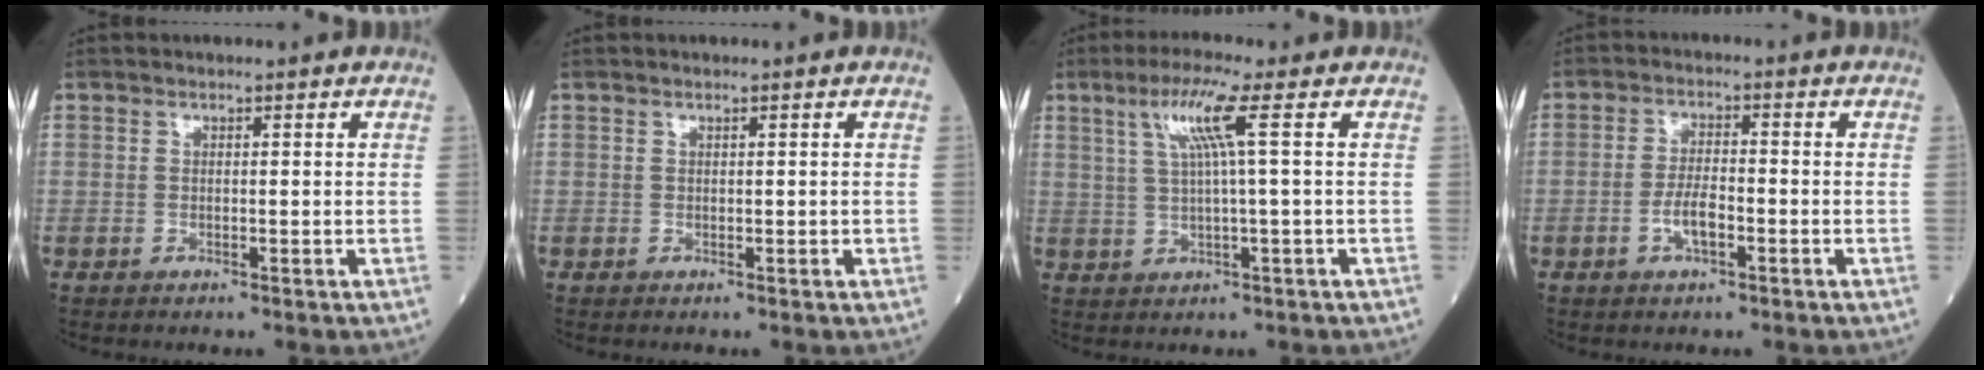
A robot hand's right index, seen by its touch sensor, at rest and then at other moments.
{"total": 0.0}
{"total": 6.0, "force": [2.1, -1.2, 5.5], "torque": [-0.110, 0.009, 0.043]}
{"total": 4.2, "force": [-1.6, 1.3, 3.7], "torque": [-0.071, 0.005, -0.030]}